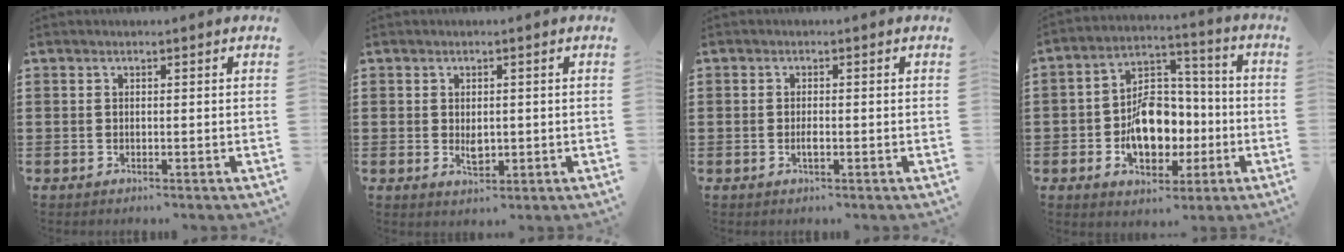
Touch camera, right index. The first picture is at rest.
{"total": 2.3, "force": [0.0, 1.4, 1.8], "torque": [-0.027, -0.001, 0.000]}
{"total": 1.5, "force": [-0.5, 0.5, 1.3], "torque": [-0.025, -0.002, -0.008]}
{"total": 10.3, "force": [-2.2, 7.1, 7.1], "torque": [-0.123, 0.010, -0.038]}